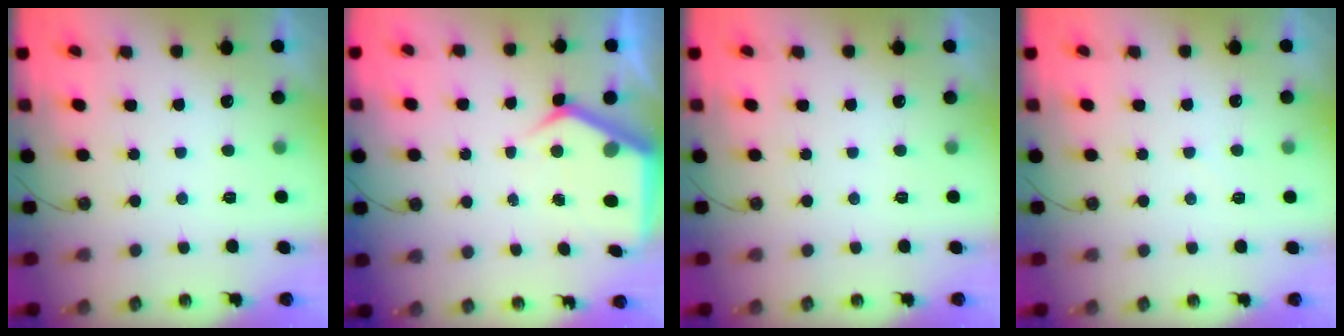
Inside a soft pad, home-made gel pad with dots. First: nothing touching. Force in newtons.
{"total": 8.4, "press": 8.3, "slide": 0.7}
{"total": 0.0}
{"total": 3.1, "press": 3.1, "slide": 0.4}